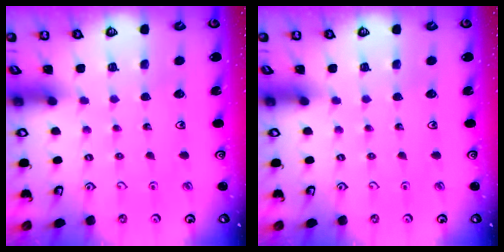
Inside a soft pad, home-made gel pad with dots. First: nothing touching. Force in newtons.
{"total": 0.0}